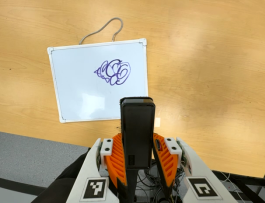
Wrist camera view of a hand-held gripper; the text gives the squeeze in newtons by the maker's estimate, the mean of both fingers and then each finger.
{"total": 5.4, "left": 3.8, "right": 7.0}